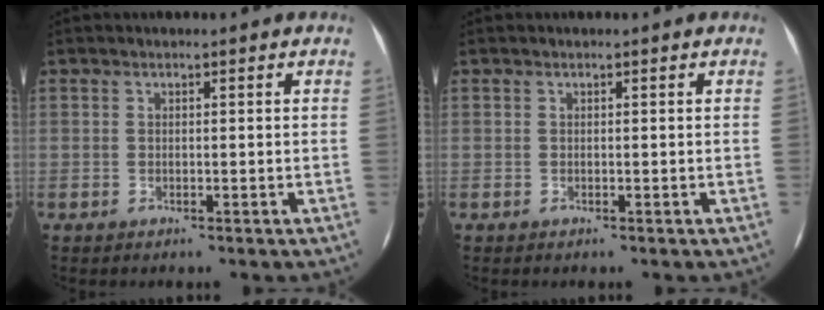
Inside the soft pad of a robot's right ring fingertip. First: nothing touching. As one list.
[{"total": 0.0}]